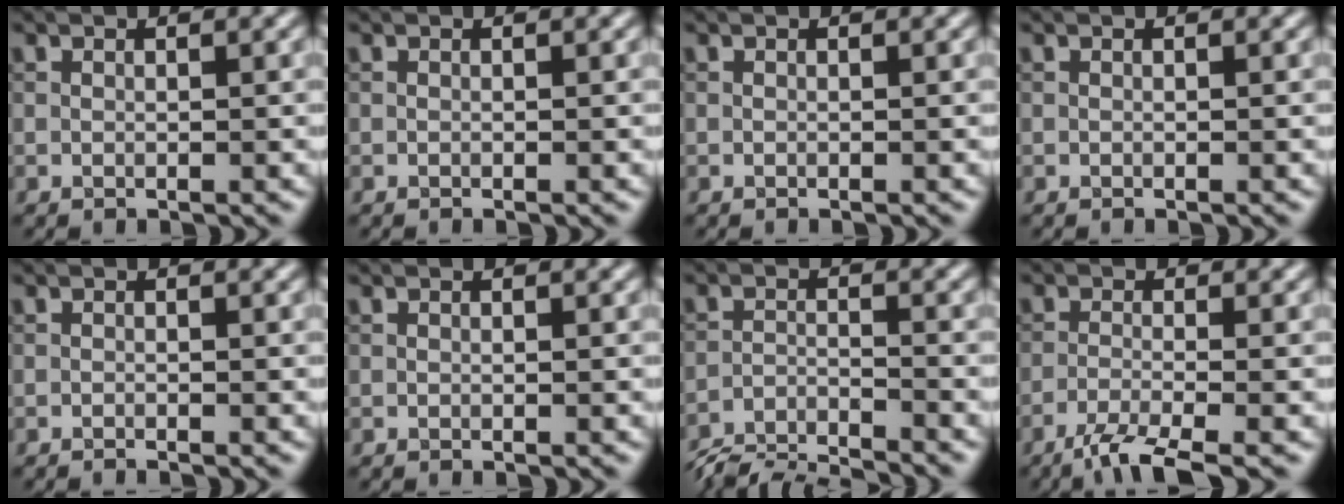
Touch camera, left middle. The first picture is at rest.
{"total": 0.0}
{"total": 0.0}
{"total": 0.0}
{"total": 0.7, "force": [-0.7, 0.0, 0.0], "torque": [0.005, 0.001, -0.012]}
{"total": 0.0}
{"total": 6.9, "force": [-6.6, 0.9, 1.7], "torque": [-0.035, -0.010, -0.120]}
{"total": 3.7, "force": [-2.9, 0.5, 2.3], "torque": [-0.048, -0.003, -0.061]}